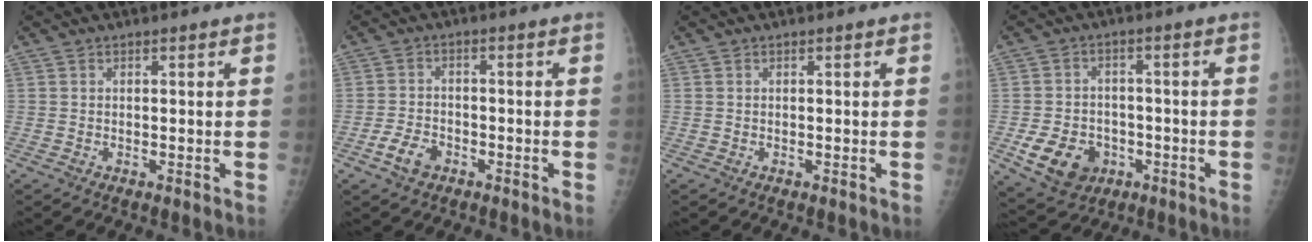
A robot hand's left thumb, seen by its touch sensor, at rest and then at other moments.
{"total": 4.8, "force": [-2.6, 3.1, 2.5], "torque": [-0.043, 0.017, -0.046]}
{"total": 0.0}
{"total": 10.1, "force": [-3.6, 7.9, 5.1], "torque": [-0.072, 0.017, -0.049]}